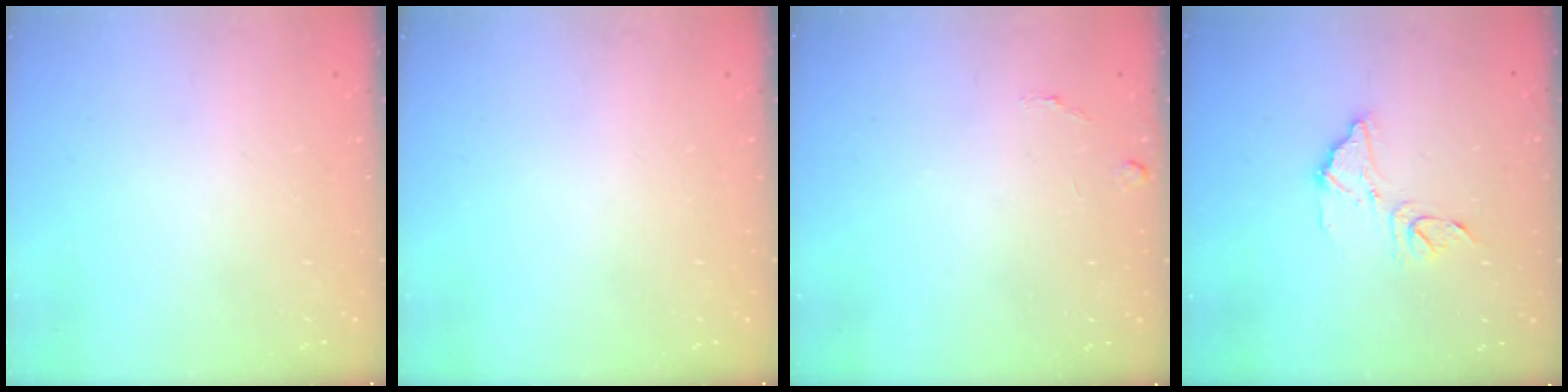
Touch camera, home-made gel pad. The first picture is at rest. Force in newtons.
{"total": 0.0}
{"total": 4.5, "press": 4.5, "slide": 0.3}
{"total": 10.9, "press": 10.8, "slide": 1.1}